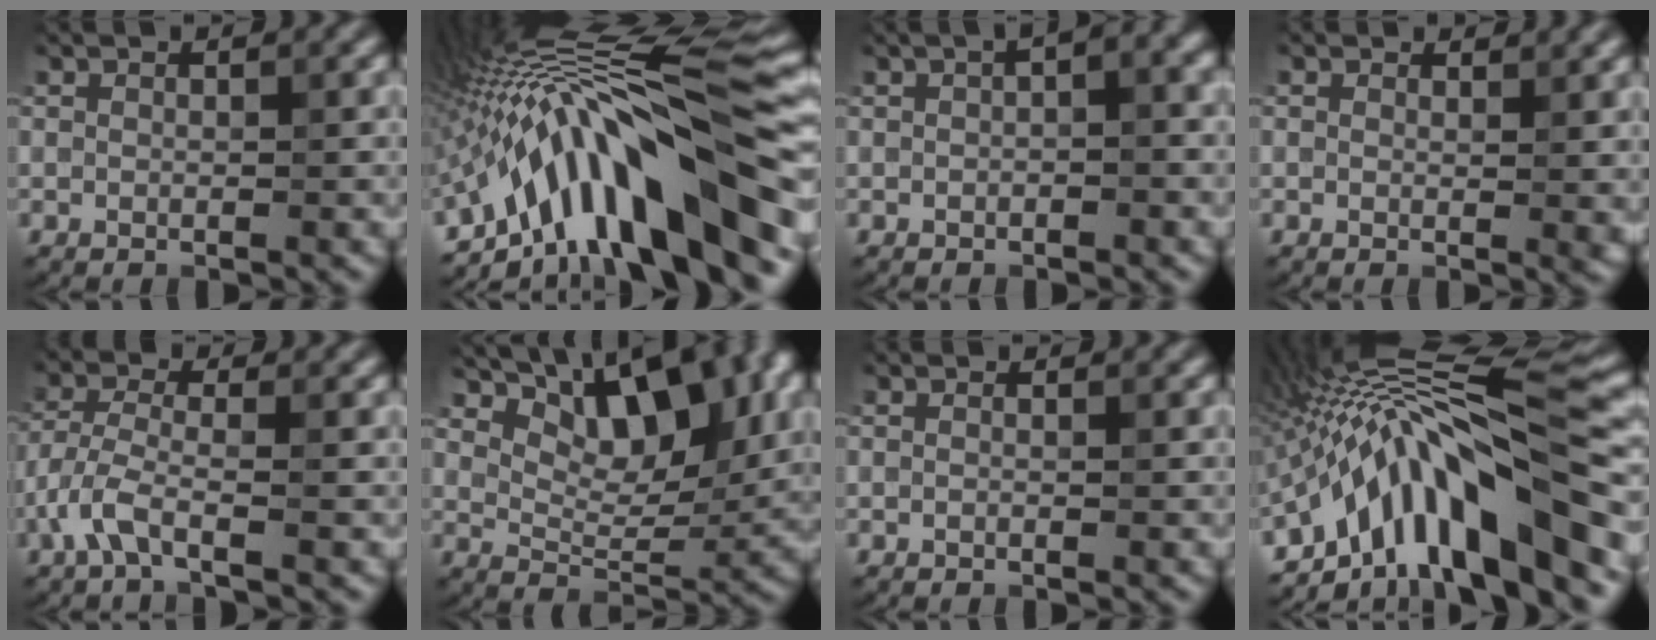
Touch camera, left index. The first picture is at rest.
{"total": 15.5, "force": [-4.9, 4.0, 14.2], "torque": [-0.219, 0.041, -0.078]}
{"total": 2.8, "force": [0.4, 0.8, 2.6], "torque": [-0.033, 0.013, 0.001]}
{"total": 1.6, "force": [1.1, 0.5, 1.0], "torque": [-0.012, -0.004, 0.017]}
{"total": 3.4, "force": [-2.0, 0.9, 2.6], "torque": [-0.065, 0.005, -0.052]}
{"total": 9.5, "force": [5.8, 4.0, 6.4], "torque": [-0.093, -0.001, 0.093]}
{"total": 0.0}
{"total": 14.2, "force": [-5.4, 3.6, 12.6], "torque": [-0.193, 0.028, -0.089]}